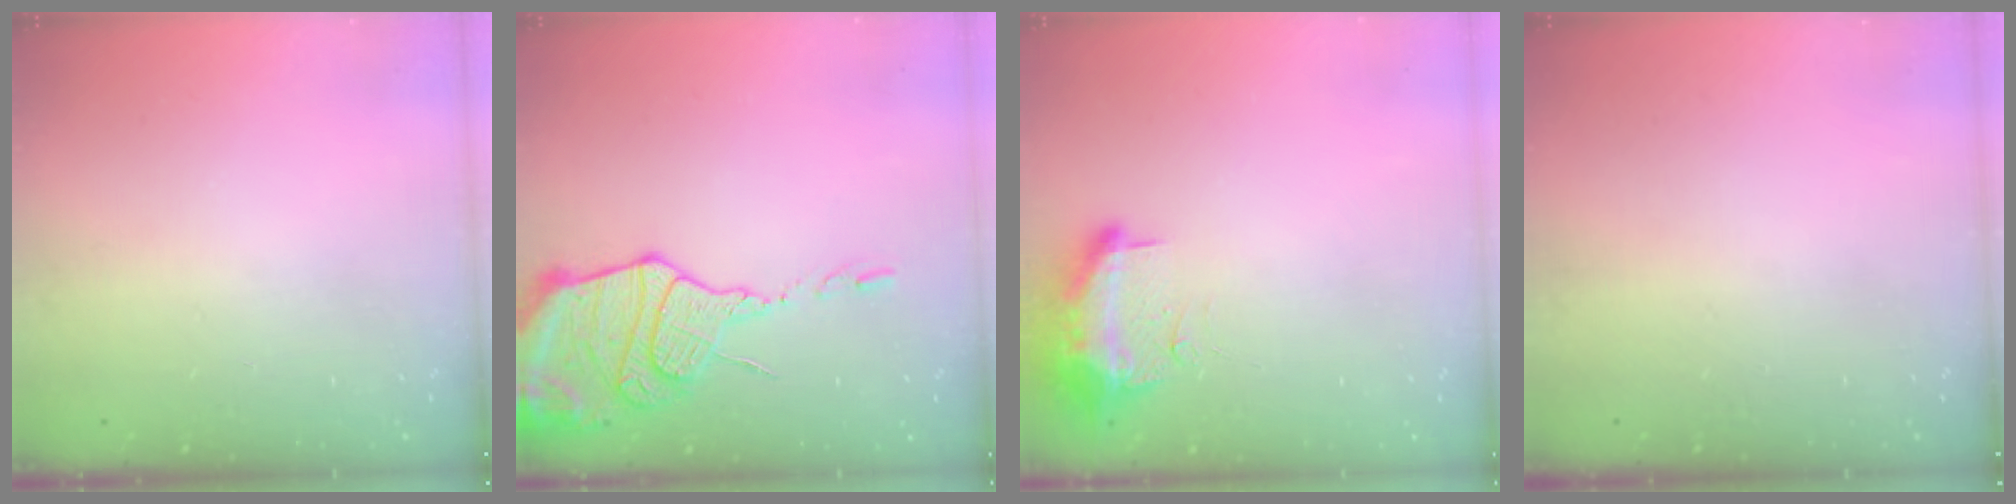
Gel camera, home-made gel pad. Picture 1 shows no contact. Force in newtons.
{"total": 16.4, "press": 16.3, "slide": 1.7}
{"total": 19.1, "press": 13.0, "slide": 14.0}
{"total": 0.0}